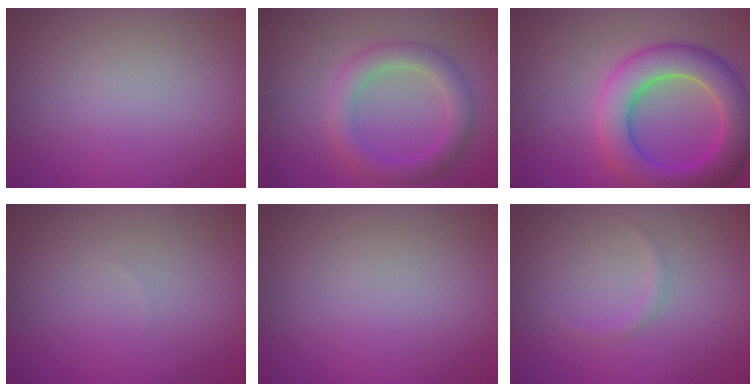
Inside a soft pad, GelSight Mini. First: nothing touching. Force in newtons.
{"total": 3.8, "press": 3.8, "slide": 0.2}
{"total": 7.9, "press": 7.9, "slide": 0.3}
{"total": 0.0}
{"total": 0.0}
{"total": 0.9, "press": 0.9, "slide": 0.0}